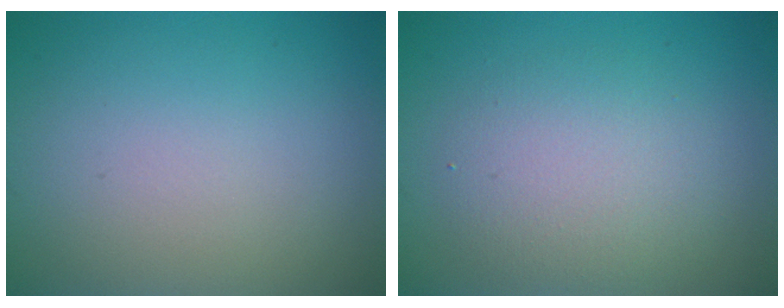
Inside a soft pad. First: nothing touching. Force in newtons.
{"total": 4.1, "press": 4.1, "slide": 0.1}